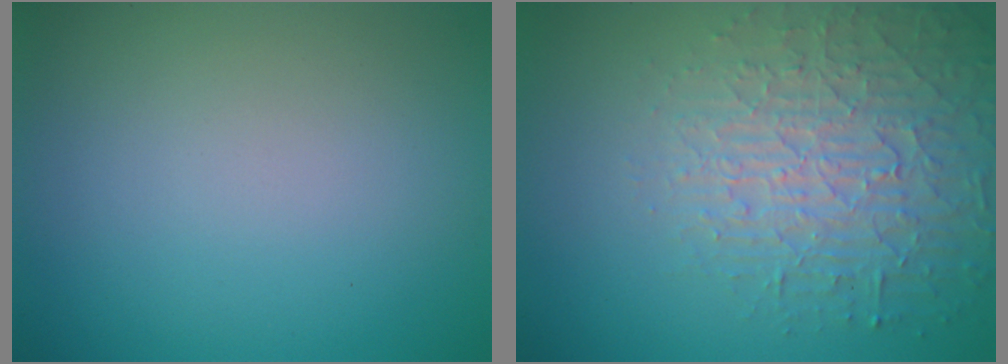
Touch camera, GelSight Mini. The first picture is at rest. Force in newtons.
{"total": 4.4, "press": 4.3, "slide": 1.2}